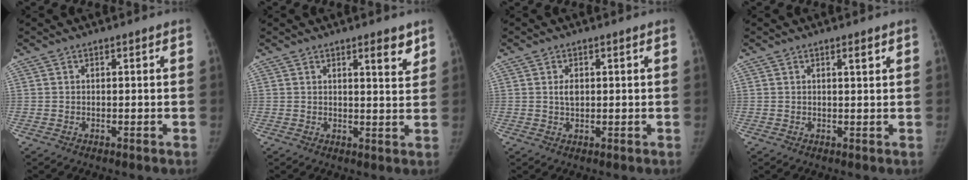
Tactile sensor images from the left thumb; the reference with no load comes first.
{"total": 4.3, "force": [2.9, 1.0, 3.1], "torque": [-0.034, -0.021, 0.039]}
{"total": 2.1, "force": [0.4, 1.3, 1.6], "torque": [-0.023, 0.000, 0.008]}
{"total": 1.5, "force": [0.9, 0.2, 1.2], "torque": [-0.017, -0.004, 0.014]}